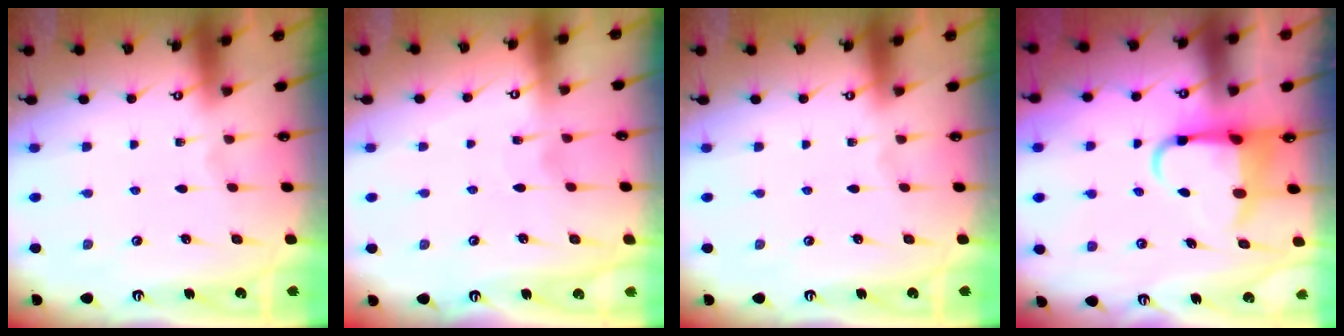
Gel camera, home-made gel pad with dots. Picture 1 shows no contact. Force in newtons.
{"total": 4.8, "press": 4.7, "slide": 0.5}
{"total": 0.0}
{"total": 6.4, "press": 6.3, "slide": 1.2}